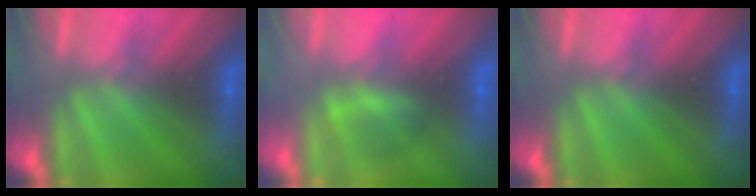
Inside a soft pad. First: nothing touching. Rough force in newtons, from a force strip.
{"total": 2.1}
{"total": 0.0}